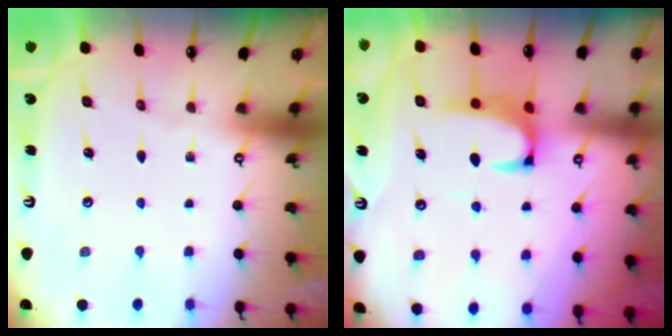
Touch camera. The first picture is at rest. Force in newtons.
{"total": 2.2, "press": 2.0, "slide": 0.9}